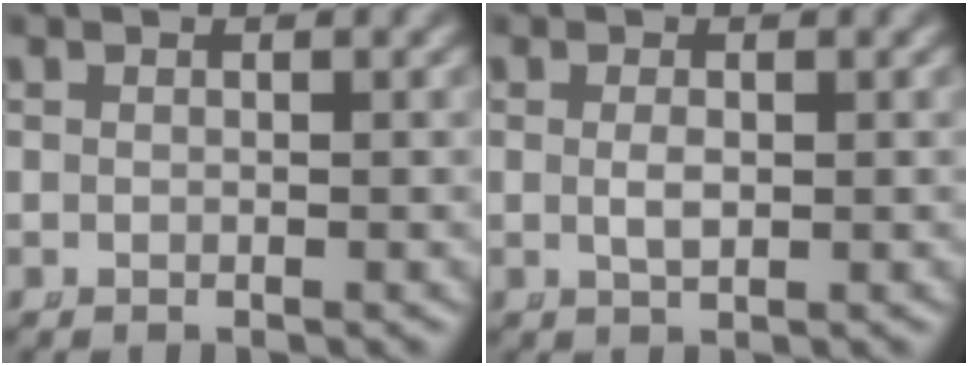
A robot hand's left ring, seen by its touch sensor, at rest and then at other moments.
{"total": 1.2, "force": [0.0, 0.4, 1.1], "torque": [-0.026, -0.010, 0.006]}